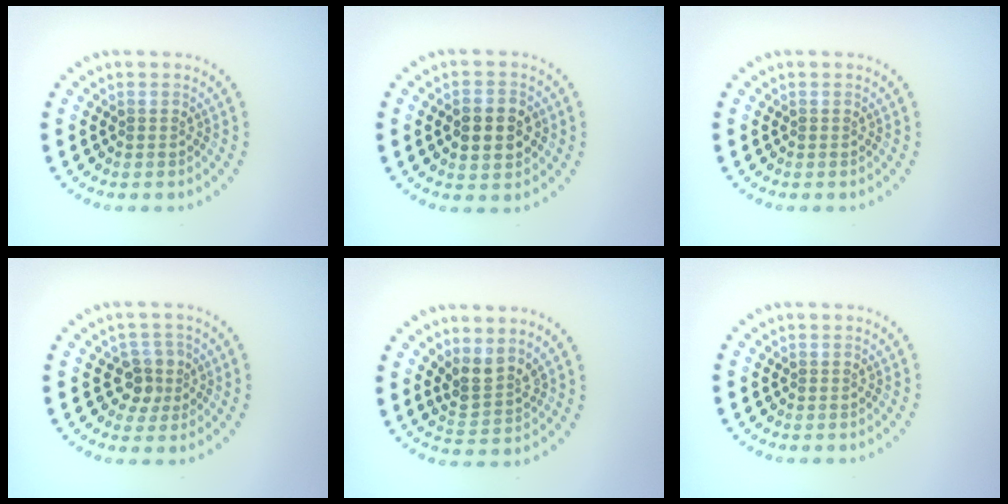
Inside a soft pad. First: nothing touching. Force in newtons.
{"total": 4.4, "press": 4.4, "slide": 0.2}
{"total": 0.0}
{"total": 2.7, "press": 2.4, "slide": 1.2}
{"total": 2.8, "press": 2.2, "slide": 1.8}
{"total": 0.0}